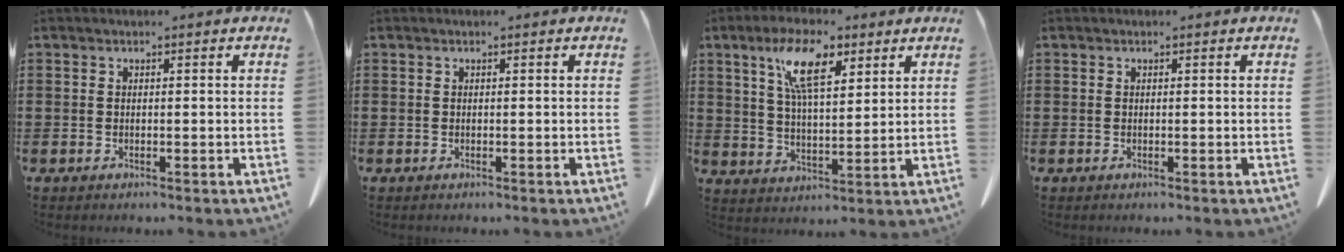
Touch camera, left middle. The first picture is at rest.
{"total": 0.0}
{"total": 10.3, "force": [6.0, 3.5, 7.6], "torque": [-0.155, -0.002, 0.105]}
{"total": 0.0}